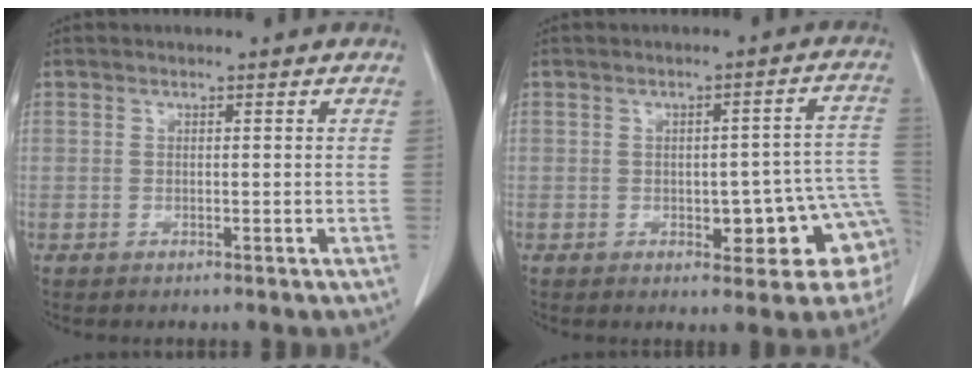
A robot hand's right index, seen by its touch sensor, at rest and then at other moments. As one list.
[{"total": 11.5, "force": [-2.8, 4.0, 10.4], "torque": [-0.082, 0.028, -0.024]}]